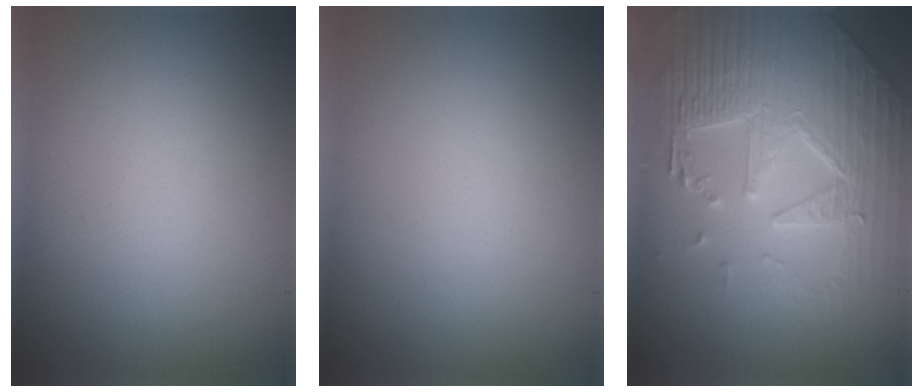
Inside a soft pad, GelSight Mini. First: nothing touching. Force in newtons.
{"total": 0.0}
{"total": 7.7, "press": 6.0, "slide": 4.8}